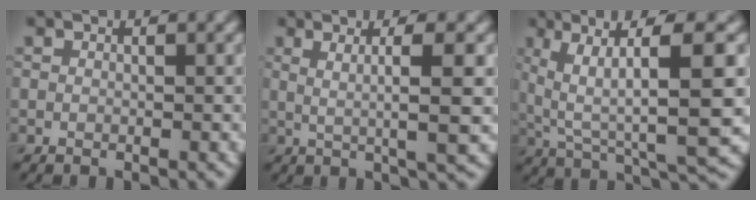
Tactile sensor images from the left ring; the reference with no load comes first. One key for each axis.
{"total": 4.9, "fx": 0.8, "fy": 0.8, "fz": 4.7, "tx": -0.073, "ty": 0.002, "tz": 0.016}
{"total": 10.5, "fx": 2.7, "fy": 2.6, "fz": 9.8, "tx": -0.160, "ty": 0.005, "tz": 0.055}